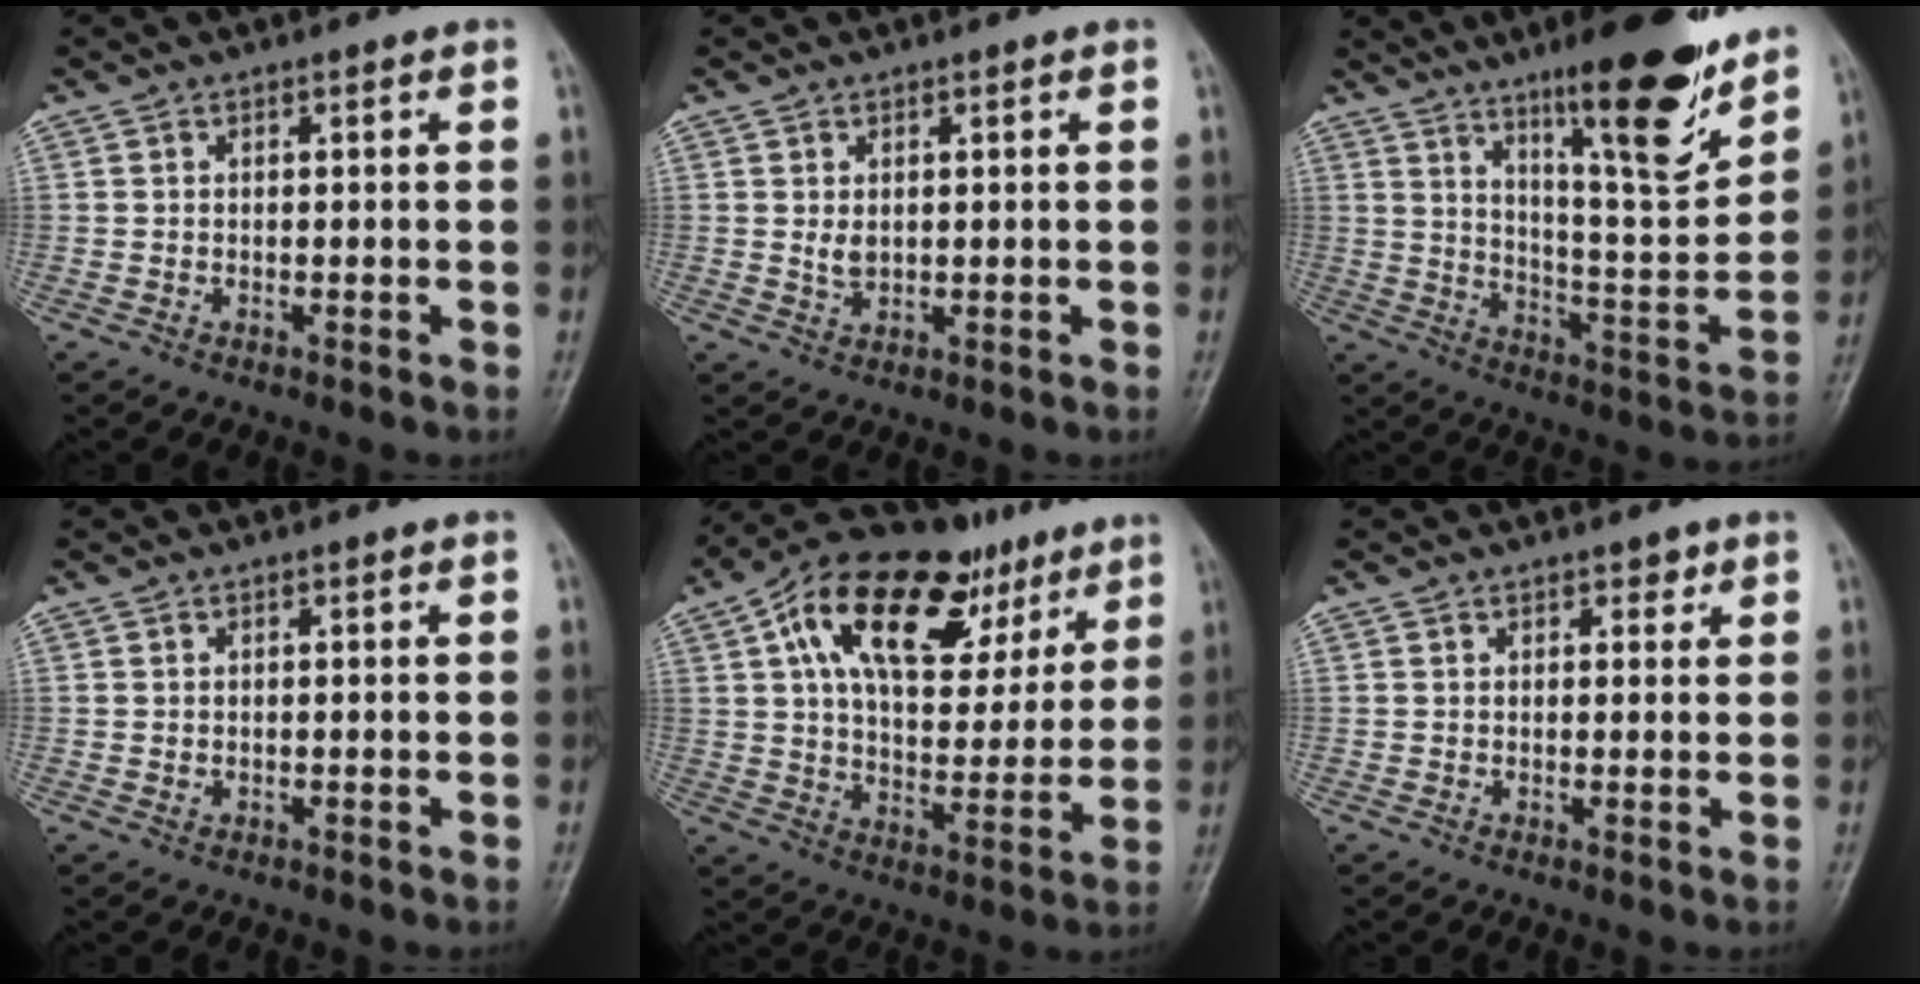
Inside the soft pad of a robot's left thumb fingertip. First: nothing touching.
{"total": 2.4, "force": [0.5, 1.7, 1.7], "torque": [-0.024, -0.006, 0.013]}
{"total": 18.5, "force": [12.4, 3.6, 13.2], "torque": [-0.169, -0.080, 0.201]}
{"total": 0.6, "force": [0.1, 0.5, 0.3], "torque": [-0.005, -0.001, 0.002]}
{"total": 23.7, "force": [11.7, 12.6, 16.2], "torque": [-0.225, -0.002, 0.190]}
{"total": 1.7, "force": [1.2, 1.1, 0.7], "torque": [0.007, -0.005, 0.012]}